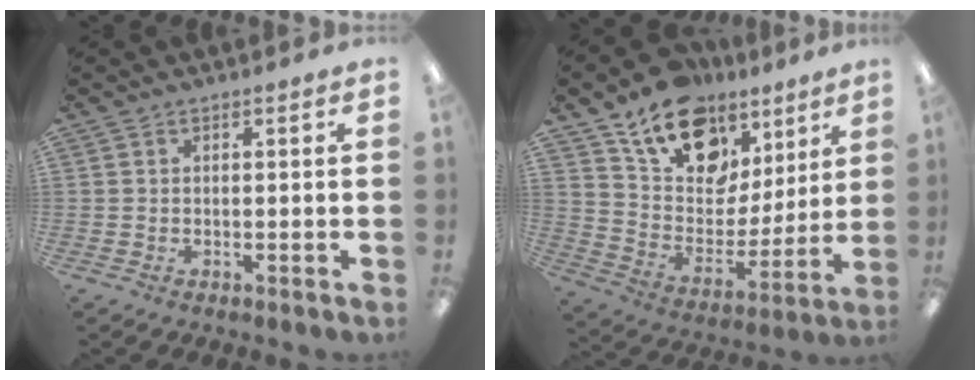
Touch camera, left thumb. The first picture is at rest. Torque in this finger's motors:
{"motor_torque": [2.33, 2.70, 1.43, -1.34, 0.14]}